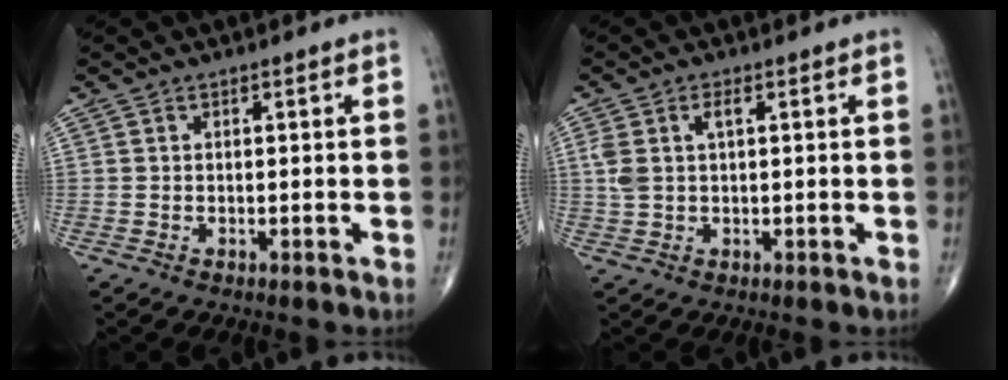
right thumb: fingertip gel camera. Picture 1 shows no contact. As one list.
[{"total": 4.5, "force": [1.2, 2.1, 3.8], "torque": [-0.094, 0.013, 0.028]}]